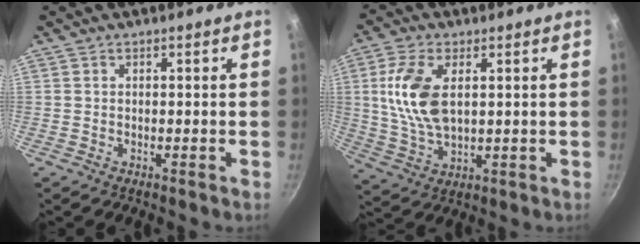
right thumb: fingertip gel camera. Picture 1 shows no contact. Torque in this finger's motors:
{"motor_torque": [-0.48, 1.08, 1.19, 0.15, 0.15]}